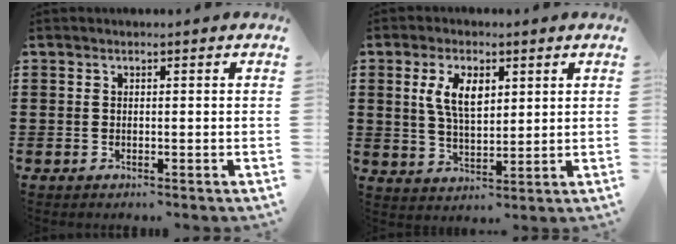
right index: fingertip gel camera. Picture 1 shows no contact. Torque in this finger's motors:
{"motor_torque": [1.36, 0.78, 0.44, 0.18]}